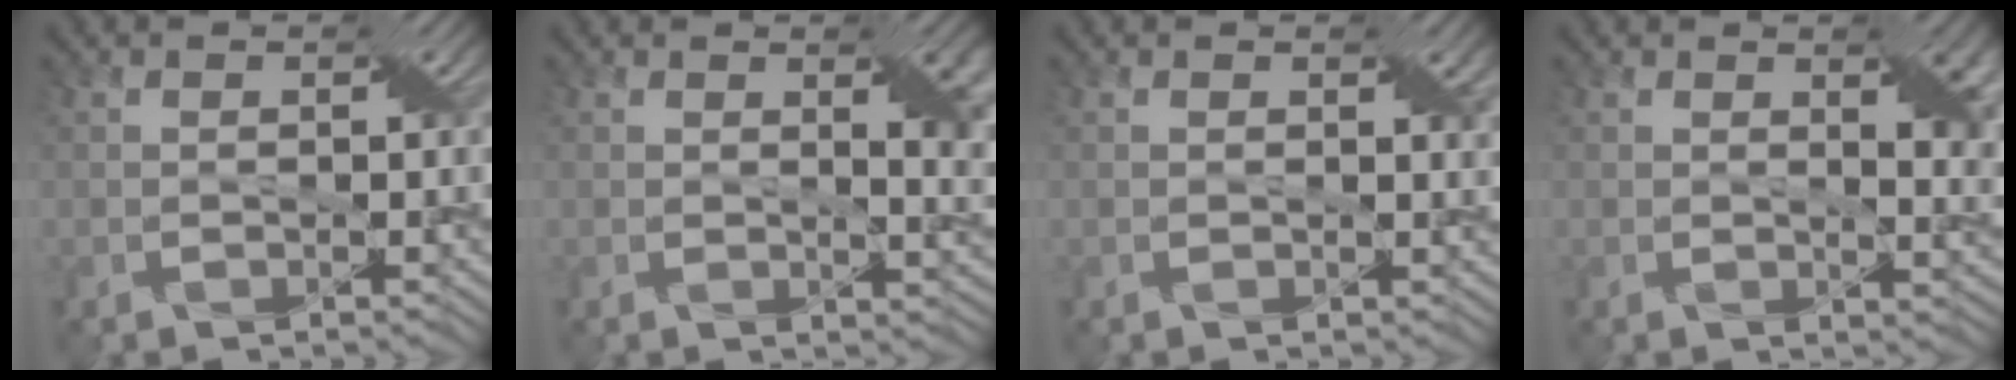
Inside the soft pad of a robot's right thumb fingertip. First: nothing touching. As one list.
[{"total": 5.3, "force": [1.6, 1.8, 4.7], "torque": [-0.065, -0.006, 0.032]}, {"total": 1.2, "force": [0.7, 0.2, 1.0], "torque": [-0.014, -0.003, 0.013]}, {"total": 5.9, "force": [2.1, 2.3, 5.0], "torque": [-0.073, -0.007, 0.038]}]